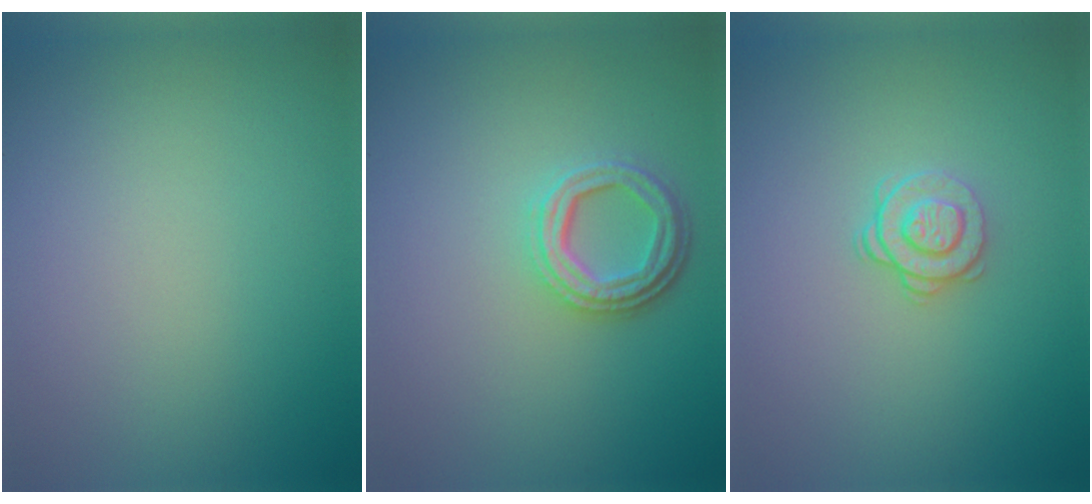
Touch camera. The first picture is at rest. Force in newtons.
{"total": 3.9, "press": 3.0, "slide": 2.5}
{"total": 1.7, "press": 1.3, "slide": 1.1}